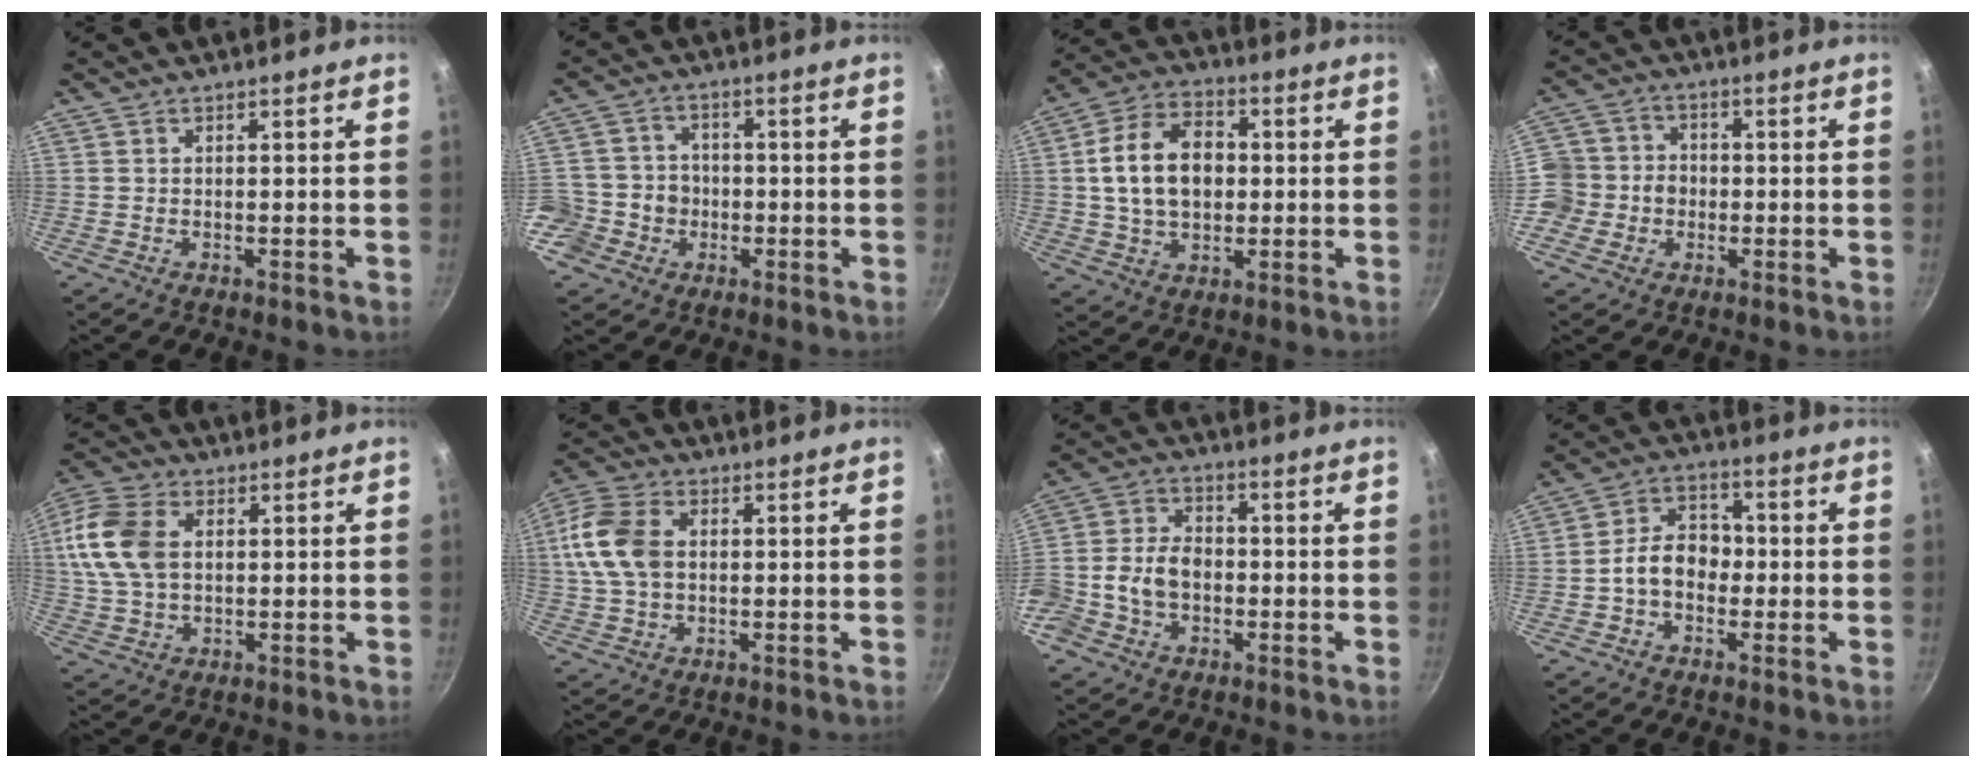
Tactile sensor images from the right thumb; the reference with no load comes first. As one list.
[{"total": 8.7, "force": [-3.0, 7.9, 2.1], "torque": [-0.011, 0.033, -0.058]}, {"total": 14.1, "force": [1.0, 9.8, 10.1], "torque": [-0.149, 0.019, 0.010]}, {"total": 8.8, "force": [-2.0, 8.0, 3.0], "torque": [-0.022, 0.024, -0.051]}, {"total": 13.8, "force": [2.4, 9.3, 10.0], "torque": [-0.196, 0.014, 0.040]}, {"total": 12.2, "force": [1.6, 8.2, 8.9], "torque": [-0.171, 0.014, 0.021]}, {"total": 11.8, "force": [-2.9, 8.5, 7.6], "torque": [-0.137, 0.031, -0.062]}, {"total": 8.3, "force": [-1.3, 6.2, 5.4], "torque": [-0.054, 0.031, -0.034]}]